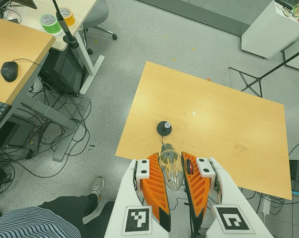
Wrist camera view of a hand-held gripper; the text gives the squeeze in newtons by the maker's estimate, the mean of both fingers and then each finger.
{"total": 21.1, "left": 25.4, "right": 16.9}